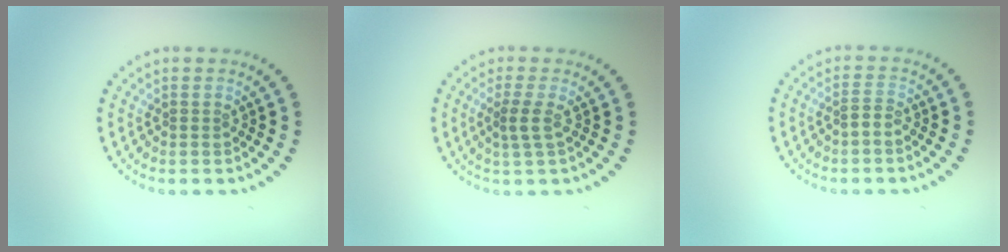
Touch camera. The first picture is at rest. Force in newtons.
{"total": 1.4, "press": 1.1, "slide": 0.8}
{"total": 1.0, "press": 0.8, "slide": 0.6}